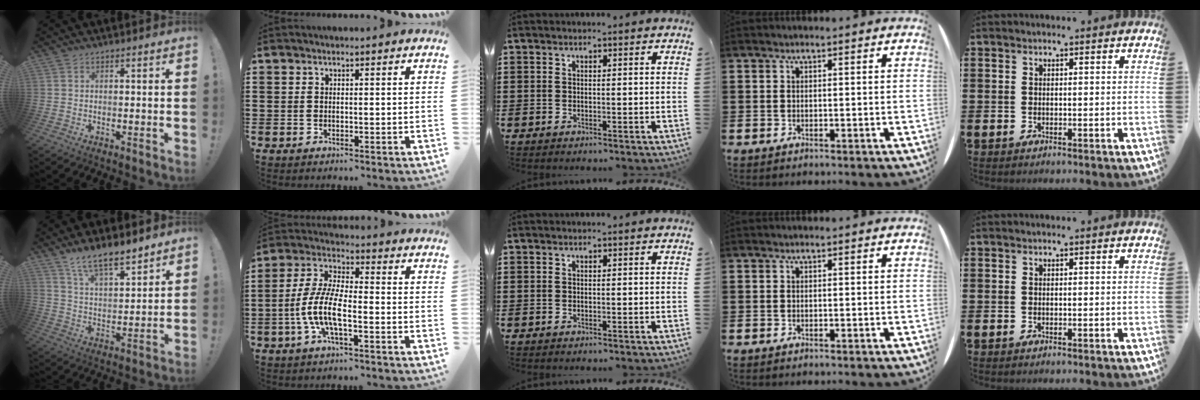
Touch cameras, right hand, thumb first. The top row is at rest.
{"thumb": {"total": 10.6, "force": [8.9, 2.8, 5.1], "torque": [-0.092, -0.059, 0.162]}, "index": {"total": 7.9, "force": [-2.9, 2.3, 7.0], "torque": [-0.171, -0.012, -0.064]}}